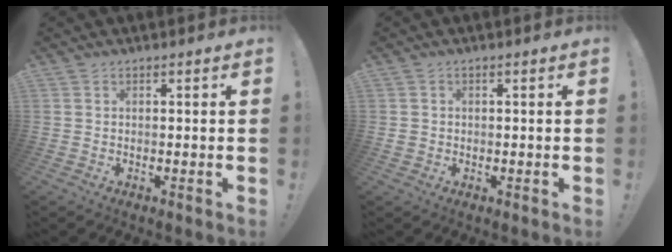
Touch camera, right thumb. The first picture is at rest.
{"total": 1.3, "force": [-0.3, 1.2, 0.4], "torque": [-0.006, 0.003, -0.005]}